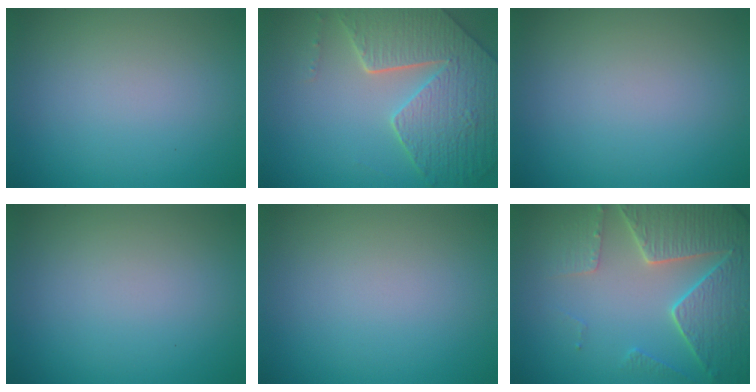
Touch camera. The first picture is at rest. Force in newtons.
{"total": 8.4, "press": 6.0, "slide": 5.8}
{"total": 0.0}
{"total": 0.0}
{"total": 0.0}
{"total": 6.7, "press": 5.4, "slide": 4.0}